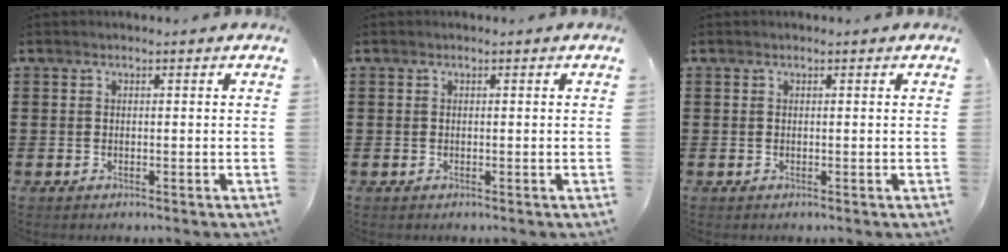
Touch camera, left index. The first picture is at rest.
{"total": 0.0}
{"total": 0.0}